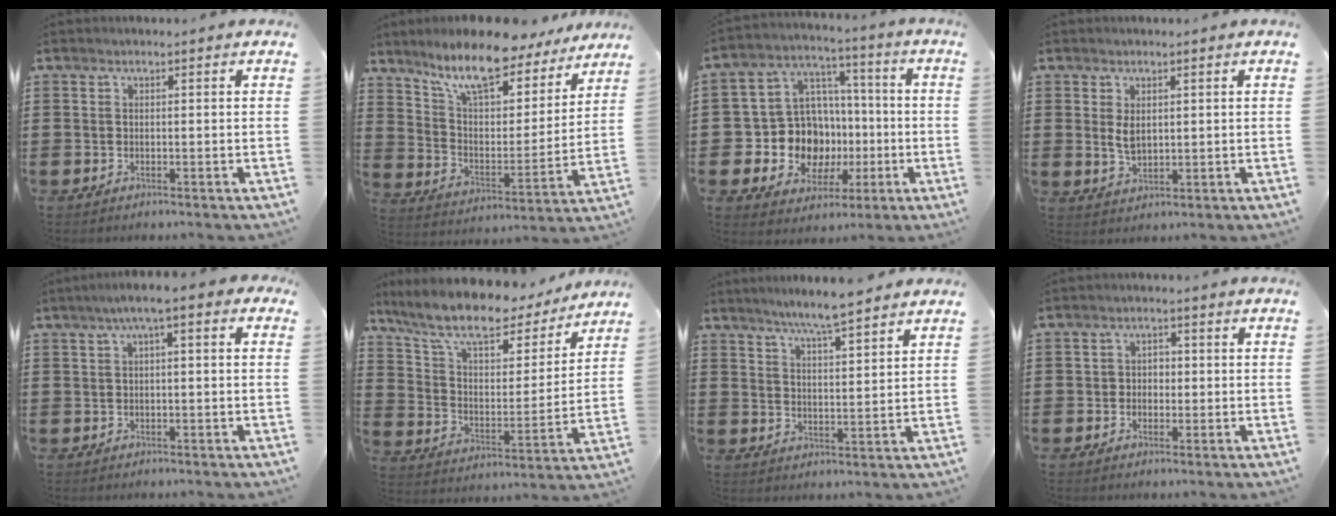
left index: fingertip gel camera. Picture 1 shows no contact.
{"total": 10.7, "force": [9.2, 2.1, 5.1], "torque": [-0.121, -0.059, 0.157]}
{"total": 11.3, "force": [-2.4, 10.3, 3.8], "torque": [-0.114, 0.008, -0.034]}
{"total": 3.2, "force": [0.8, 1.9, 2.4], "torque": [-0.051, 0.006, 0.014]}
{"total": 2.9, "force": [-0.1, 0.5, 2.9], "torque": [-0.053, 0.007, -0.007]}
{"total": 10.5, "force": [9.0, 2.4, 4.8], "torque": [-0.132, -0.051, 0.156]}
{"total": 5.5, "force": [5.0, -0.4, 2.3], "torque": [-0.059, -0.019, 0.087]}
{"total": 2.1, "force": [-0.6, 1.9, 0.7], "torque": [-0.020, 0.008, -0.016]}